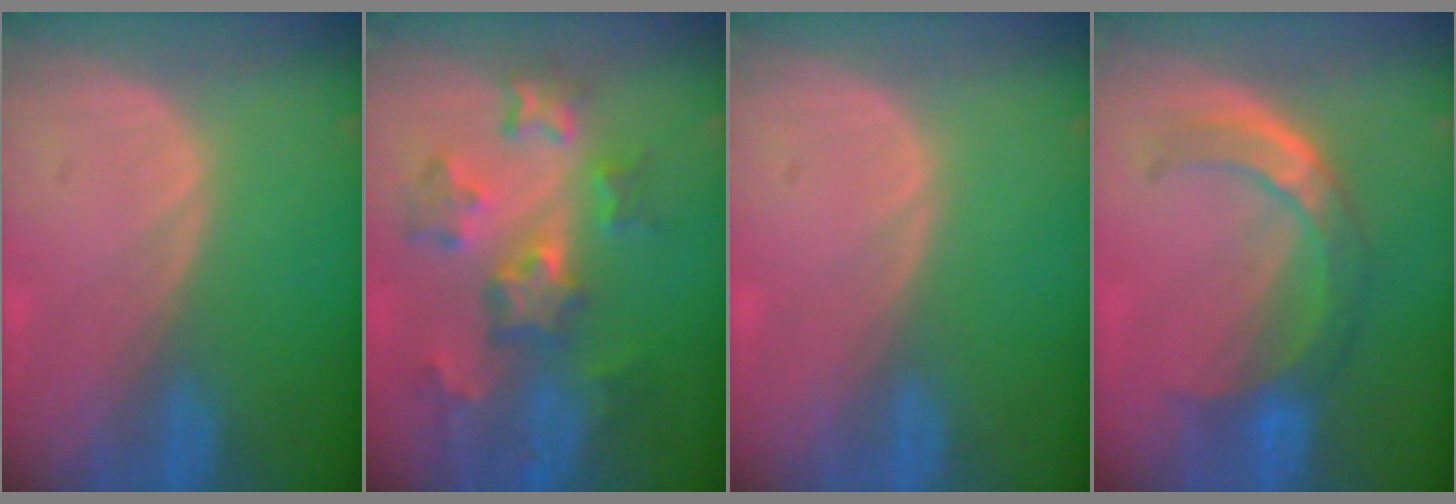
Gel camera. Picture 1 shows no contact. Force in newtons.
{"total": 8.6, "press": 7.8, "slide": 3.8}
{"total": 0.0}
{"total": 6.7, "press": 6.2, "slide": 2.5}